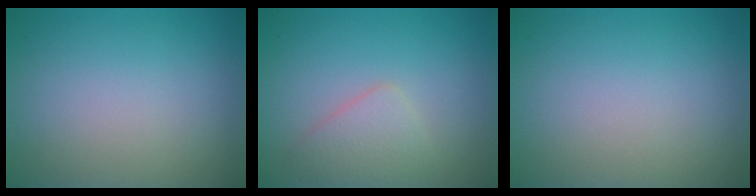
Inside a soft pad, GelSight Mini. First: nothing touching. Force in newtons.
{"total": 2.4, "press": 2.4, "slide": 0.2}
{"total": 0.0}